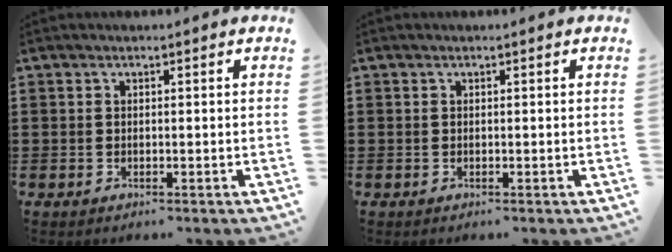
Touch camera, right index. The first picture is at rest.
{"total": 0.0}